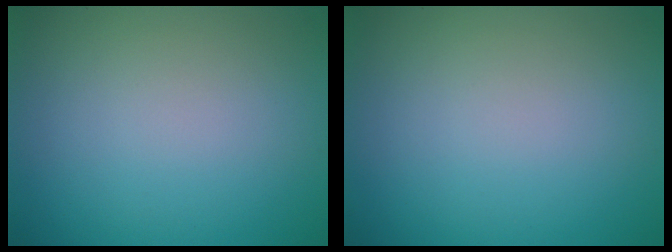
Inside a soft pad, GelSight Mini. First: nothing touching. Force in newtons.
{"total": 0.0}